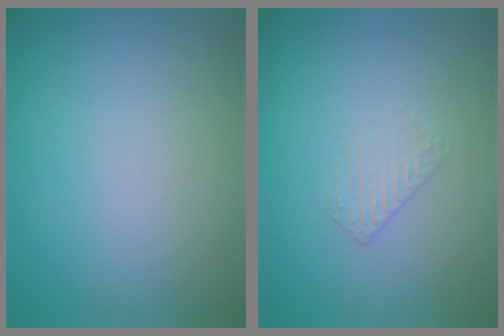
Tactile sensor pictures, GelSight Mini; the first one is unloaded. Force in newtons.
{"total": 0.9, "press": 0.2, "slide": 0.9}